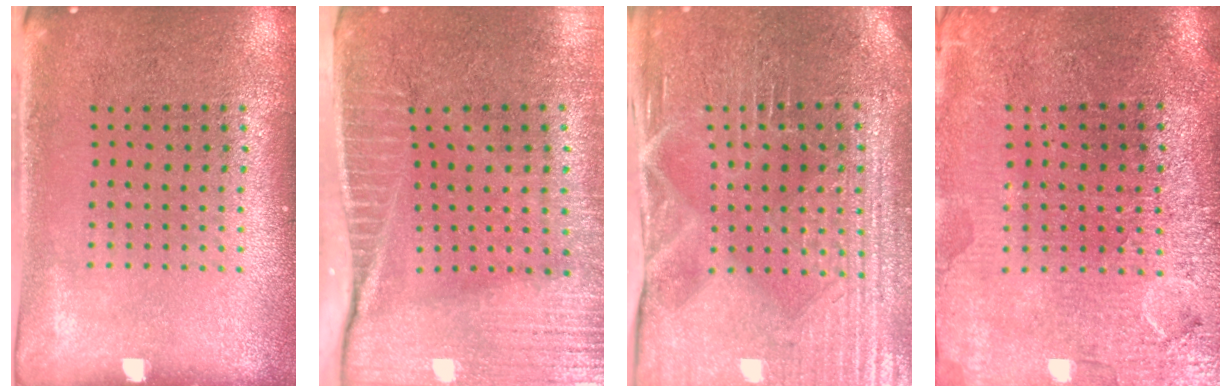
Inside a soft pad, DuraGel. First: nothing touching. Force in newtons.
{"total": 4.1, "press": 3.7, "slide": 1.9}
{"total": 4.3, "press": 4.2, "slide": 1.0}
{"total": 3.6, "press": 3.4, "slide": 1.4}